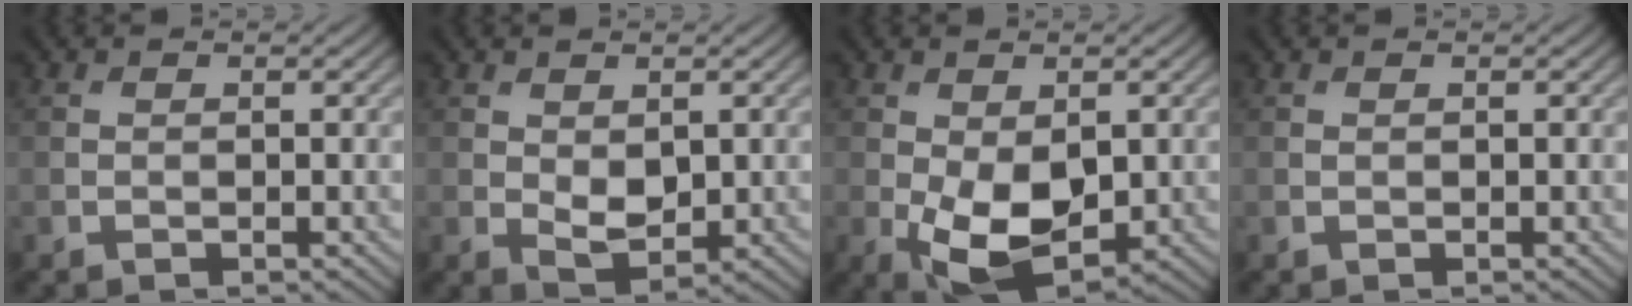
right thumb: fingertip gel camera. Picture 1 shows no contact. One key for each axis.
{"total": 2.9, "fx": 0.4, "fy": 1.8, "fz": 2.2, "tx": -0.043, "ty": -0.007, "tz": 0.014}
{"total": 7.4, "fx": -1.0, "fy": 4.2, "fz": 6.0, "tx": -0.130, "ty": -0.018, "tz": -0.008}
{"total": 0.0}